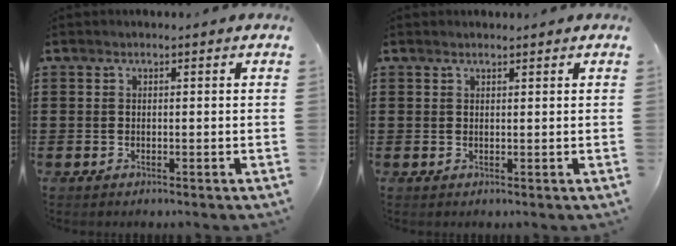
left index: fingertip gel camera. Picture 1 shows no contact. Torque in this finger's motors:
{"motor_torque": [0.59, -0.80, -0.01, 0.00]}